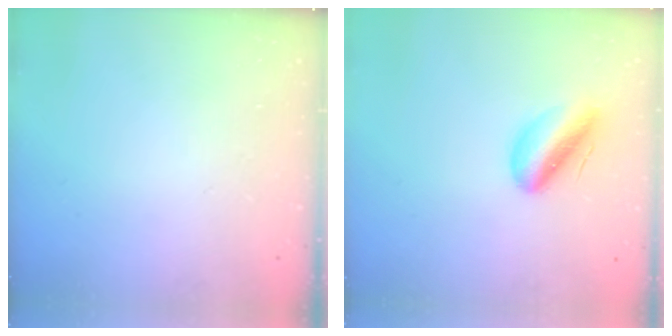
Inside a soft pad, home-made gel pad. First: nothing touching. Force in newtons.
{"total": 10.3, "press": 9.8, "slide": 3.0}